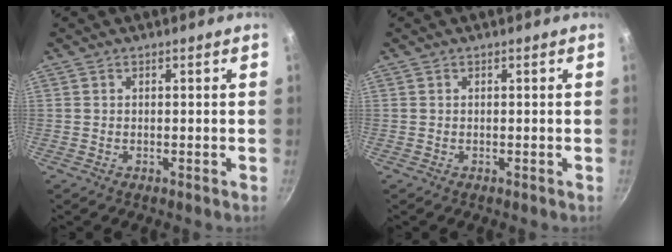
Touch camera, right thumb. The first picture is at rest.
{"total": 0.0}